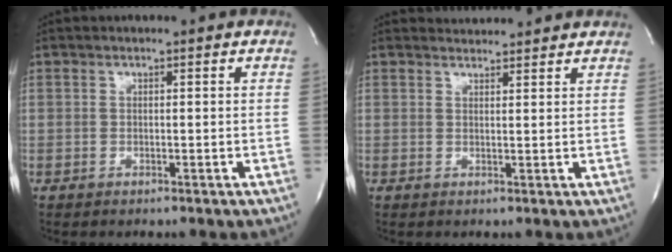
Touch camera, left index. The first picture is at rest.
{"total": 4.3, "force": [4.2, 0.6, 0.1], "torque": [-0.009, 0.016, 0.052]}